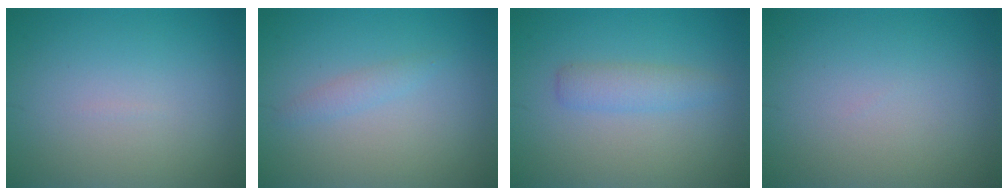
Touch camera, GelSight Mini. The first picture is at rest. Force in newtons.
{"total": 1.1, "press": 1.1, "slide": 0.1}
{"total": 2.1, "press": 2.1, "slide": 0.1}
{"total": 0.0}